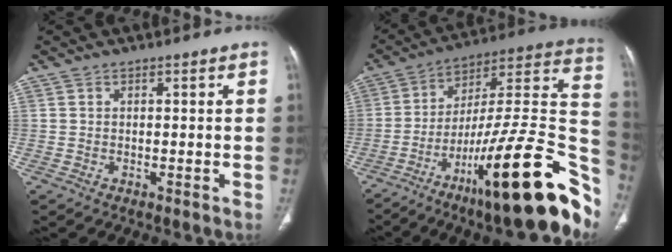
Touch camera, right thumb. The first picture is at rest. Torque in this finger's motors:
{"motor_torque": [0.11, 0.59, 1.79, -0.98, 0.18]}